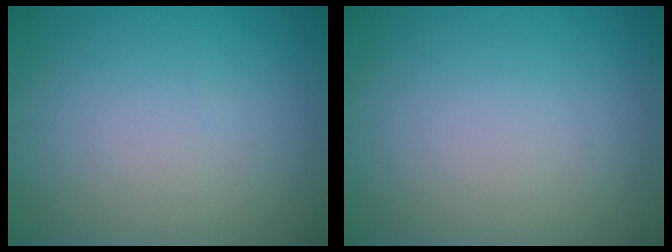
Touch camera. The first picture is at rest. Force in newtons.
{"total": 0.0}